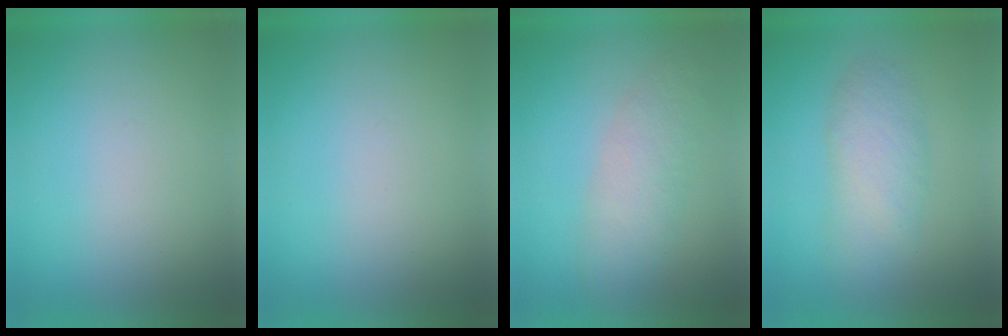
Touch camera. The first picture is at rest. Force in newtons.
{"total": 0.0}
{"total": 3.7}
{"total": 4.2}